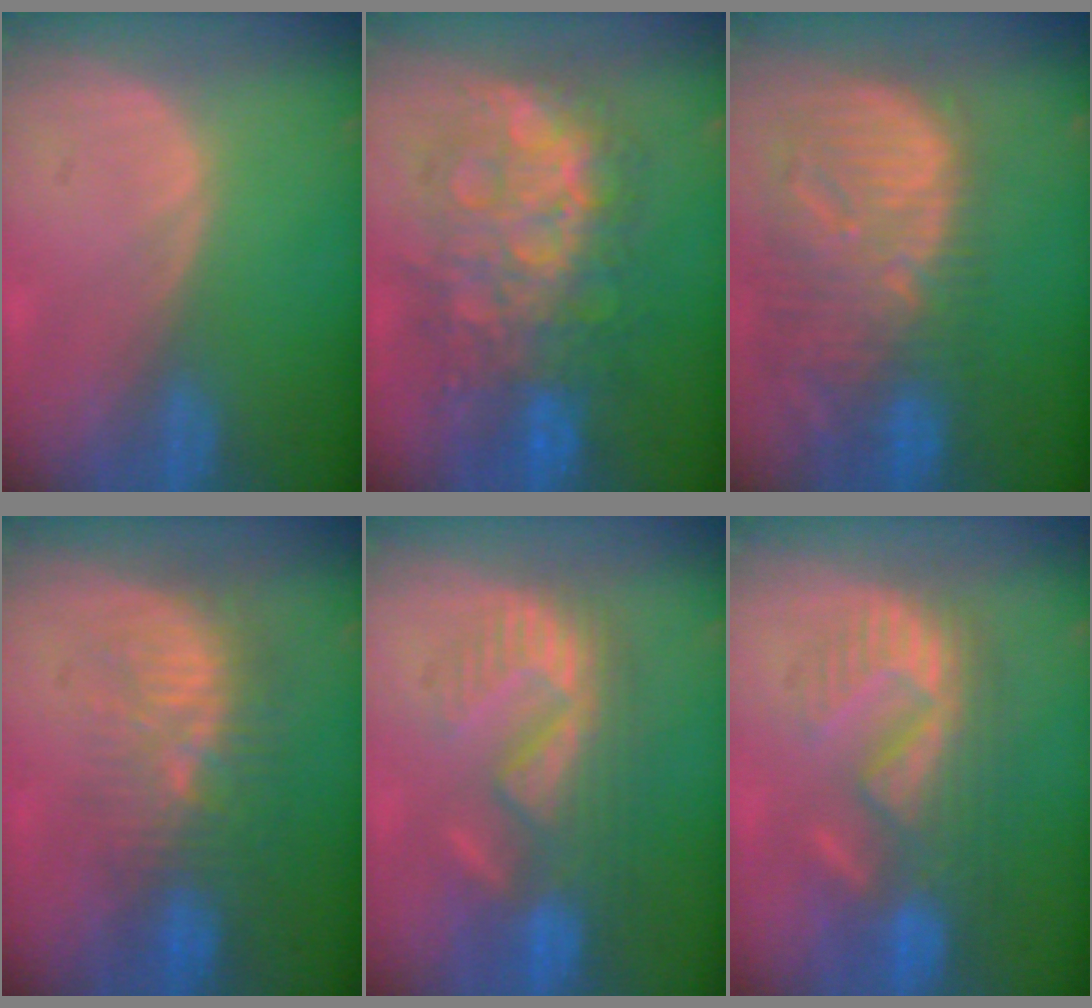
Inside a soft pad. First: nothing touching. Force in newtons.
{"total": 12.2, "press": 12.2, "slide": 1.3}
{"total": 13.3, "press": 11.6, "slide": 6.6}
{"total": 9.6, "press": 9.0, "slide": 3.5}
{"total": 9.7, "press": 9.3, "slide": 3.0}
{"total": 9.9, "press": 9.3, "slide": 3.2}